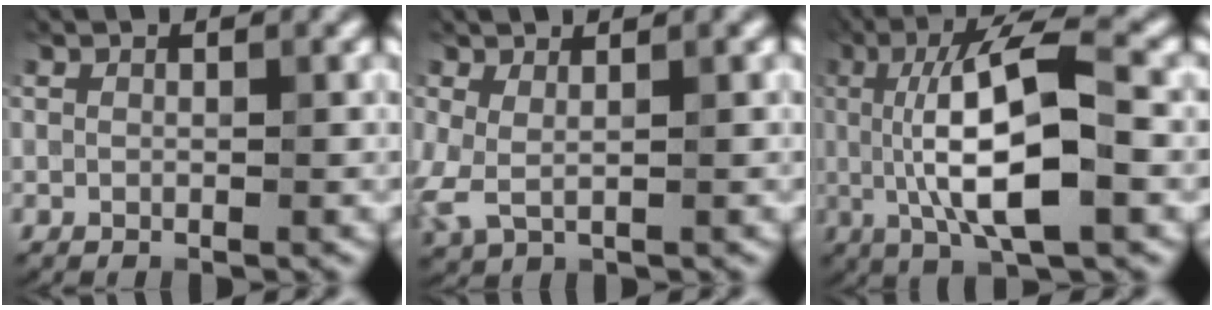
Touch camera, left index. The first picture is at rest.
{"total": 1.0, "force": [0.4, 0.3, 0.8], "torque": [-0.025, -0.004, 0.003]}
{"total": 9.3, "force": [-0.4, 2.6, 8.9], "torque": [-0.145, 0.005, -0.013]}